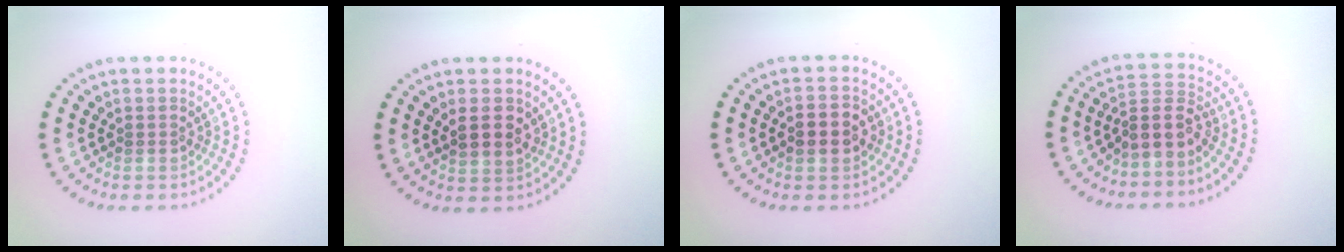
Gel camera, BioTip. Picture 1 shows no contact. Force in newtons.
{"total": 2.6, "press": 2.6, "slide": 0.6}
{"total": 3.5, "press": 3.5, "slide": 0.2}
{"total": 3.2, "press": 2.4, "slide": 2.0}